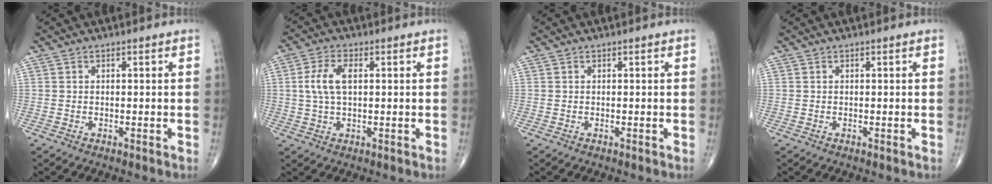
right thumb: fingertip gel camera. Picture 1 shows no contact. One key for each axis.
{"total": 6.3, "fx": 1.0, "fy": 3.2, "fz": 5.4, "tx": -0.120, "ty": 0.009, "tz": 0.018}
{"total": 0.0}
{"total": 0.0}